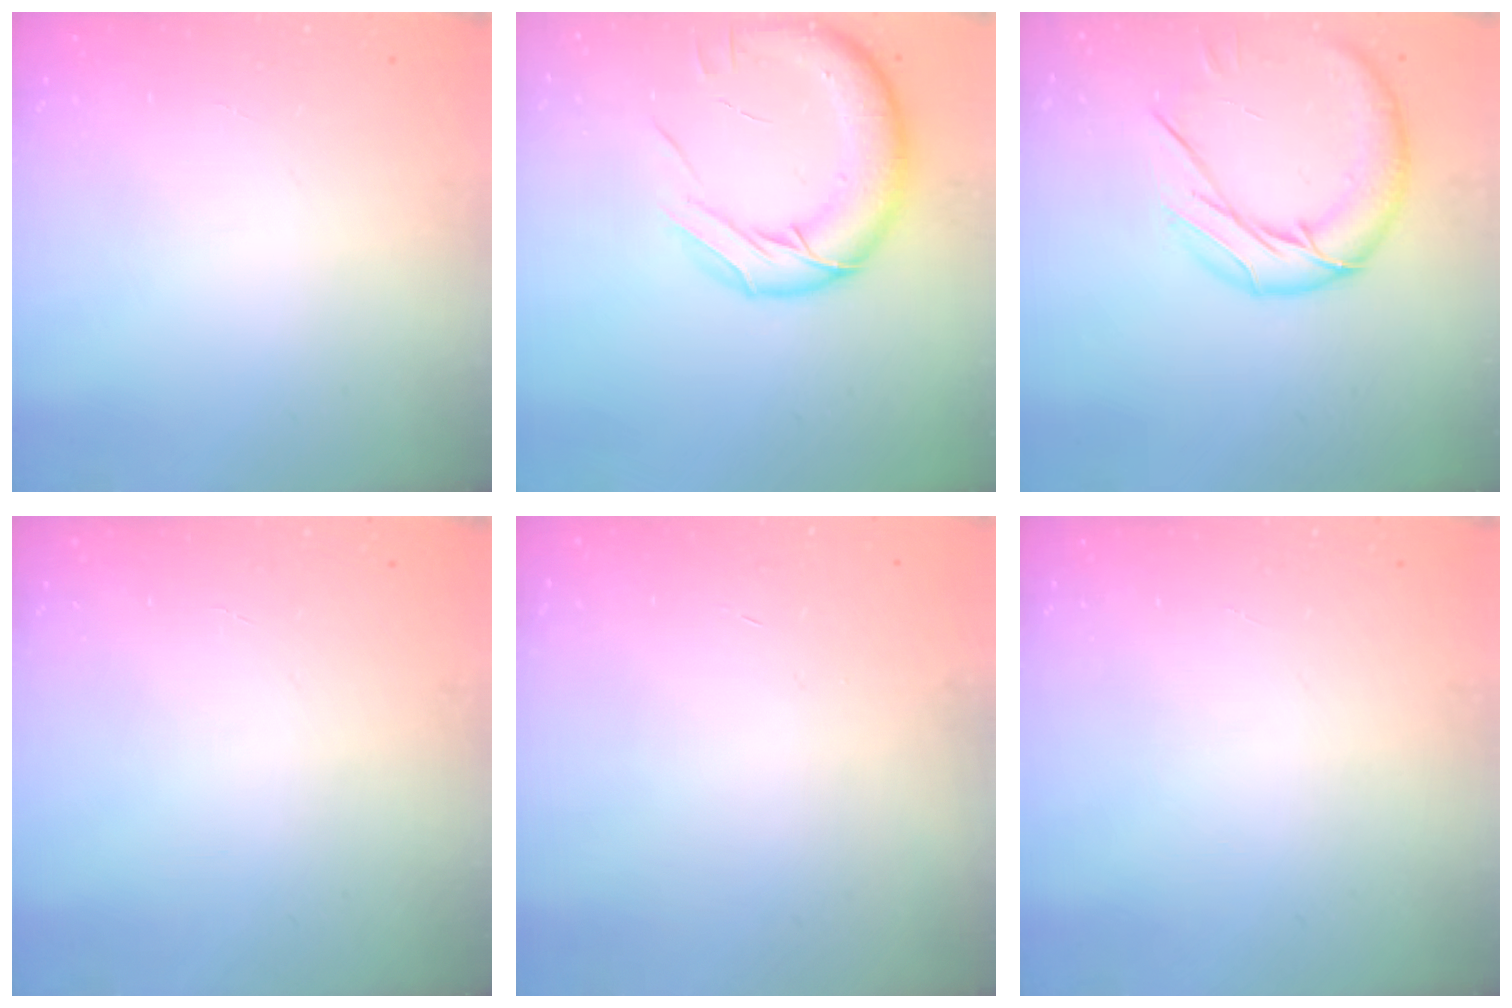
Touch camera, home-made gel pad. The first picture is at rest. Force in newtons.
{"total": 16.1, "press": 15.8, "slide": 3.0}
{"total": 14.2, "press": 14.2, "slide": 0.8}
{"total": 0.0}
{"total": 0.6, "press": 0.5, "slide": 0.2}
{"total": 0.0}